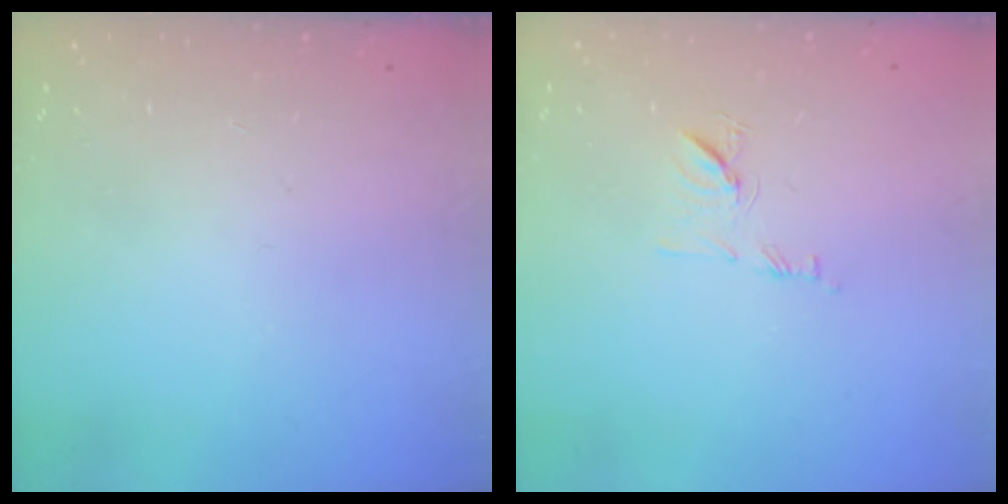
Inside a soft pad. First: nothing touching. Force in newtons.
{"total": 7.5, "press": 7.5, "slide": 0.8}